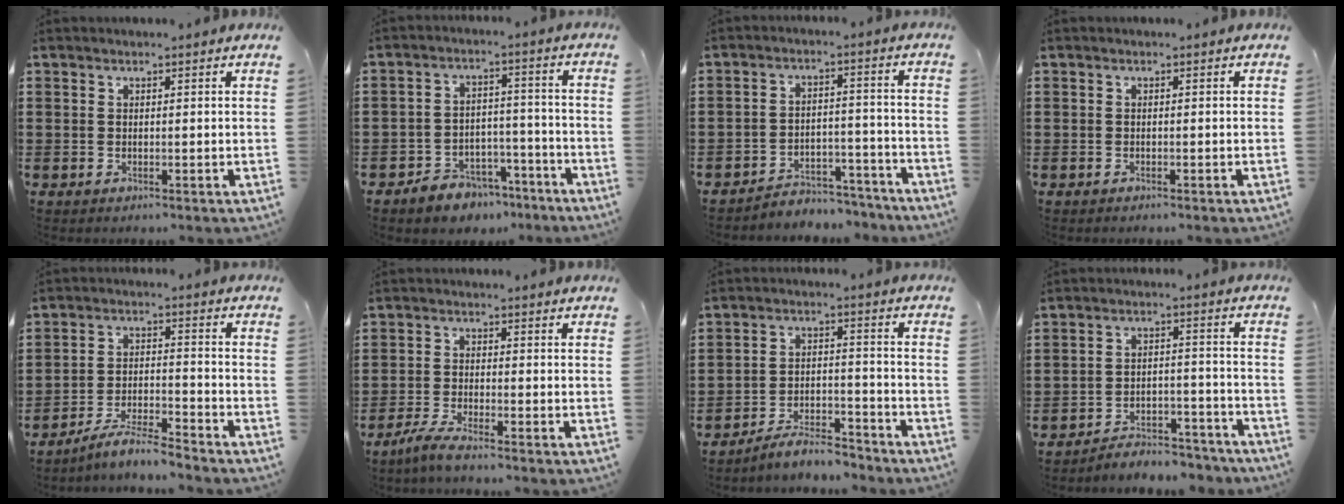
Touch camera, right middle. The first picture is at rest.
{"total": 5.3, "force": [-4.7, 2.3, 0.5], "torque": [-0.010, 0.022, -0.094]}
{"total": 4.7, "force": [-4.6, 1.0, 0.3], "torque": [-0.006, 0.014, -0.098]}
{"total": 0.6, "force": [-0.5, 0.2, 0.0], "torque": [-0.001, 0.001, -0.012]}
{"total": 5.9, "force": [-5.5, 0.2, 2.1], "torque": [-0.048, -0.006, -0.108]}
{"total": 3.2, "force": [-2.8, 0.0, 1.5], "torque": [-0.041, -0.005, -0.059]}
{"total": 6.0, "force": [-5.6, 0.8, 1.9], "torque": [-0.035, 0.006, -0.110]}
{"total": 4.9, "force": [-4.9, 0.7, 0.4], "torque": [-0.009, 0.010, -0.102]}